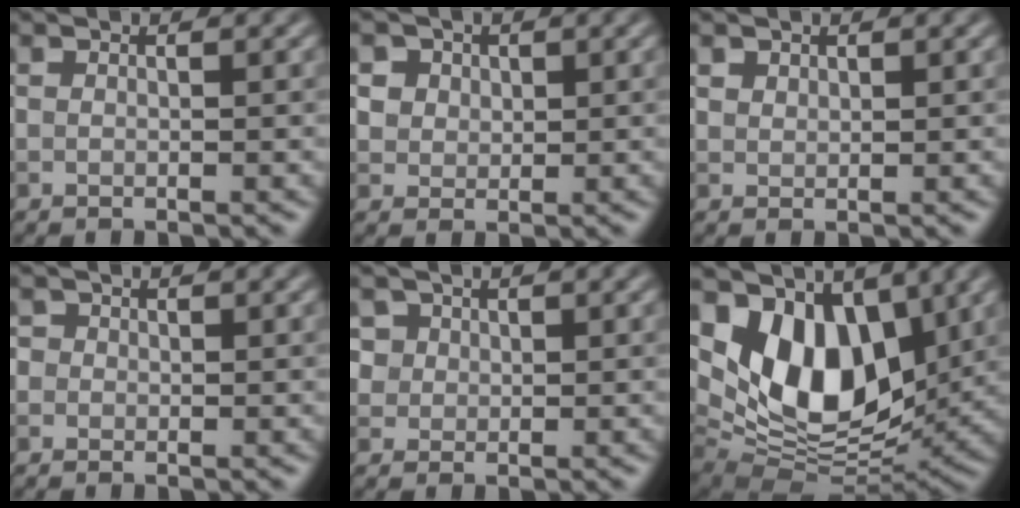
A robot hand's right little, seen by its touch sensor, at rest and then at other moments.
{"total": 4.8, "force": [2.5, 3.7, 1.9], "torque": [-0.038, 0.010, 0.036]}
{"total": 1.0, "force": [0.8, 0.6, 0.1], "torque": [-0.005, -0.003, 0.018]}
{"total": 2.7, "force": [-1.6, -1.9, -1.3], "torque": [0.047, -0.008, -0.035]}
{"total": 0.0}
{"total": 10.5, "force": [3.7, 6.5, 7.3], "torque": [-0.135, -0.018, 0.063]}